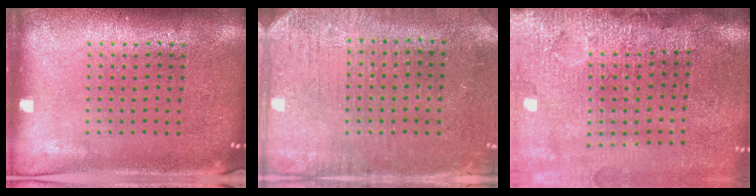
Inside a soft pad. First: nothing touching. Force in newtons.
{"total": 3.1, "press": 2.6, "slide": 1.6}
{"total": 4.6, "press": 3.7, "slide": 2.8}